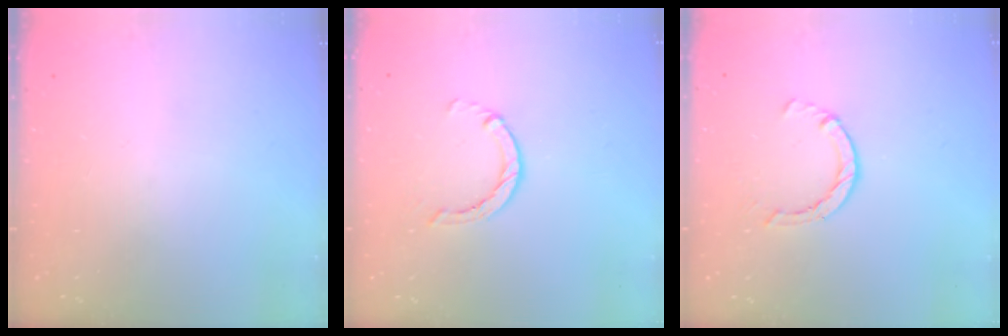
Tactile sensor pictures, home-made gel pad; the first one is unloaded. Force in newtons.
{"total": 1.4, "press": 1.4, "slide": 0.3}
{"total": 2.9, "press": 2.8, "slide": 0.4}